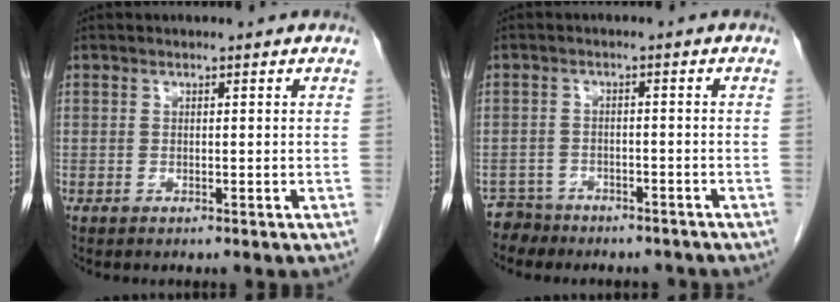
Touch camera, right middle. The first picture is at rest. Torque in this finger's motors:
{"motor_torque": [-0.66, -0.28, -0.23, -0.04]}